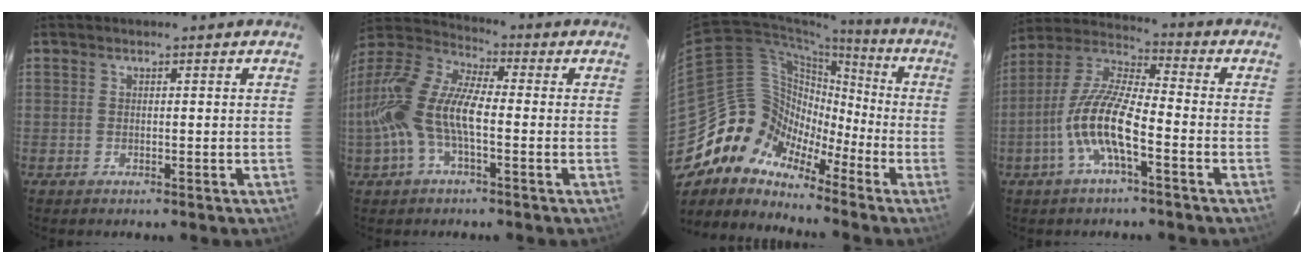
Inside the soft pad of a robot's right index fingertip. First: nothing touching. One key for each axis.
{"total": 16.7, "fx": -2.7, "fy": 7.1, "fz": 14.9, "tx": -0.302, "ty": 0.005, "tz": -0.060}
{"total": 11.2, "fx": -8.9, "fy": 6.4, "fz": 2.4, "tx": -0.039, "ty": 0.039, "tz": -0.187}
{"total": 12.0, "fx": -4.6, "fy": 2.9, "fz": 10.7, "tx": -0.222, "ty": 0.001, "tz": -0.094}